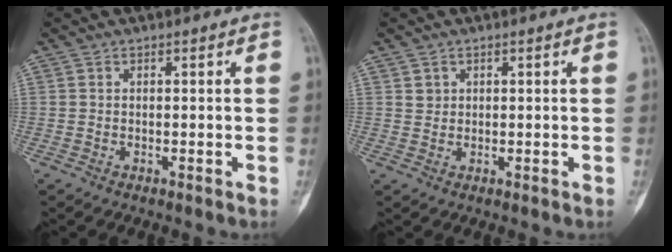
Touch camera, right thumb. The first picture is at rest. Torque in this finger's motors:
{"motor_torque": [0.12, 0.48, 0.16, -0.01, 0.03]}